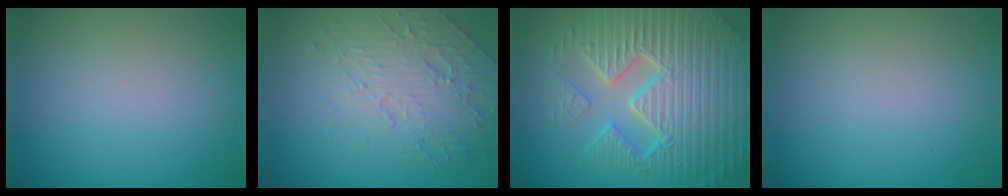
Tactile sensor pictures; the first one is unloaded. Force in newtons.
{"total": 4.2, "press": 3.8, "slide": 1.7}
{"total": 9.6, "press": 6.8, "slide": 6.8}
{"total": 0.0}